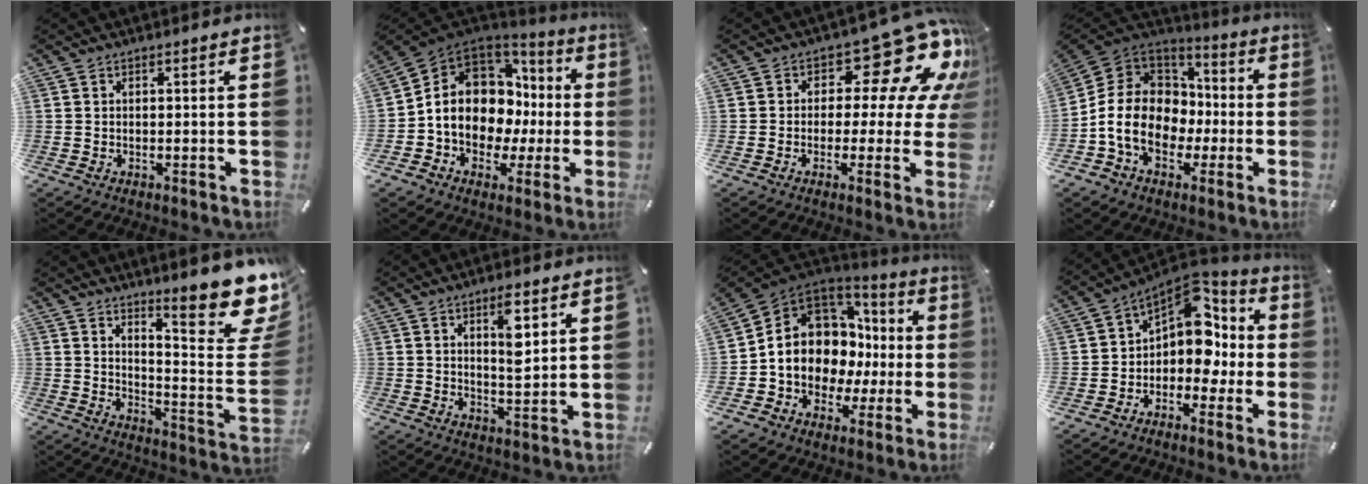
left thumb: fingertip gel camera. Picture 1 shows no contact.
{"total": 13.2, "force": [0.5, 10.8, 7.5], "torque": [-0.141, -0.019, 0.012]}
{"total": 17.2, "force": [8.5, 8.6, 12.3], "torque": [-0.165, -0.056, 0.137]}
{"total": 15.1, "force": [-3.7, 12.4, 7.7], "torque": [-0.175, 0.023, -0.061]}
{"total": 18.9, "force": [13.1, 4.5, 12.8], "torque": [-0.168, -0.111, 0.211]}
{"total": 7.5, "force": [3.3, 2.4, 6.3], "torque": [-0.092, -0.014, 0.046]}
{"total": 12.4, "force": [-0.1, 10.9, 6.0], "torque": [-0.120, -0.022, 0.002]}
{"total": 10.9, "force": [3.1, 8.0, 6.7], "torque": [-0.090, -0.032, 0.055]}